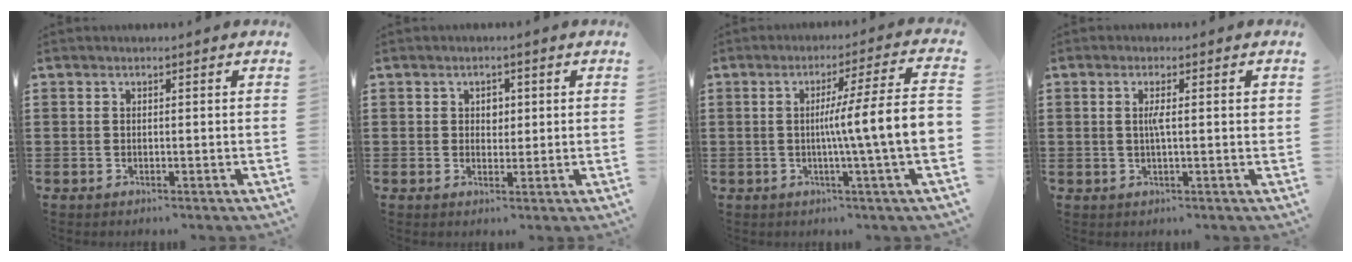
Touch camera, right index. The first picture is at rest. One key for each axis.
{"total": 1.9, "fx": 0.5, "fy": 1.5, "fz": 1.0, "tx": -0.016, "ty": 0.006, "tz": 0.006}
{"total": 10.1, "fx": -0.7, "fy": -0.2, "fz": 10.1, "tx": -0.166, "ty": -0.016, "tz": -0.021}
{"total": 2.8, "fx": 0.3, "fy": 0.3, "fz": 2.8, "tx": -0.054, "ty": -0.003, "tz": 0.004}